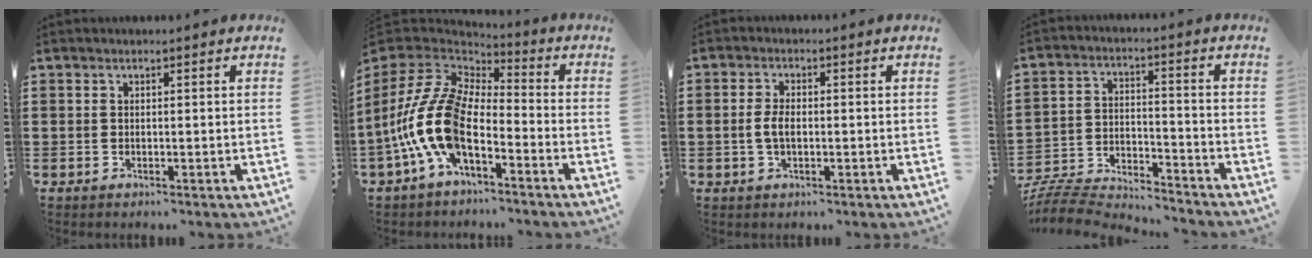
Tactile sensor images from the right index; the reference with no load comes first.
{"total": 13.8, "force": [-4.1, 7.3, 11.0], "torque": [-0.273, -0.006, -0.090]}
{"total": 3.3, "force": [-0.4, 1.7, 2.8], "torque": [-0.069, -0.001, -0.012]}
{"total": 6.8, "force": [-6.7, 0.4, 0.9], "torque": [-0.035, -0.003, -0.140]}